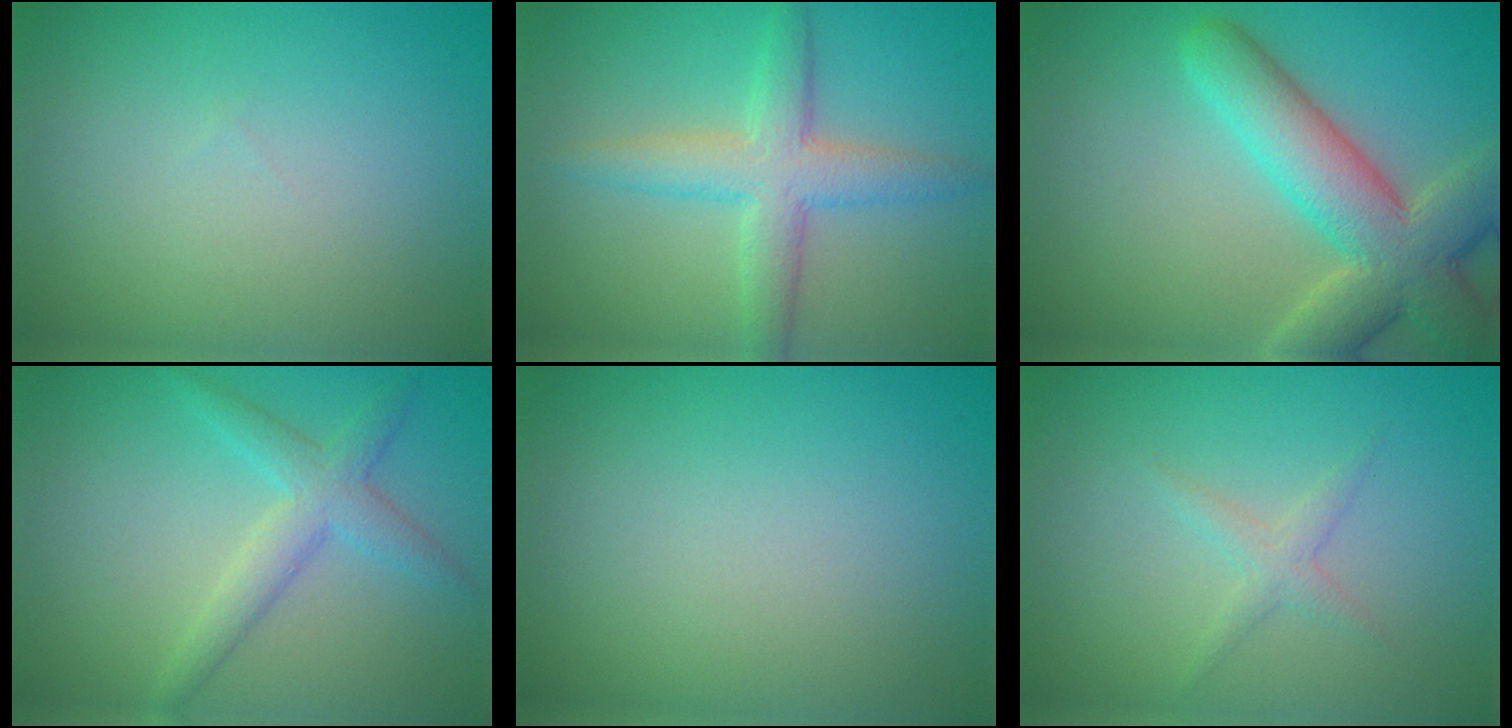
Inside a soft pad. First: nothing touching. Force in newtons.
{"total": 4.6, "press": 4.6, "slide": 0.1}
{"total": 8.1, "press": 8.1, "slide": 0.6}
{"total": 3.2, "press": 3.2, "slide": 0.1}
{"total": 0.0}
{"total": 1.3, "press": 1.3, "slide": 0.1}